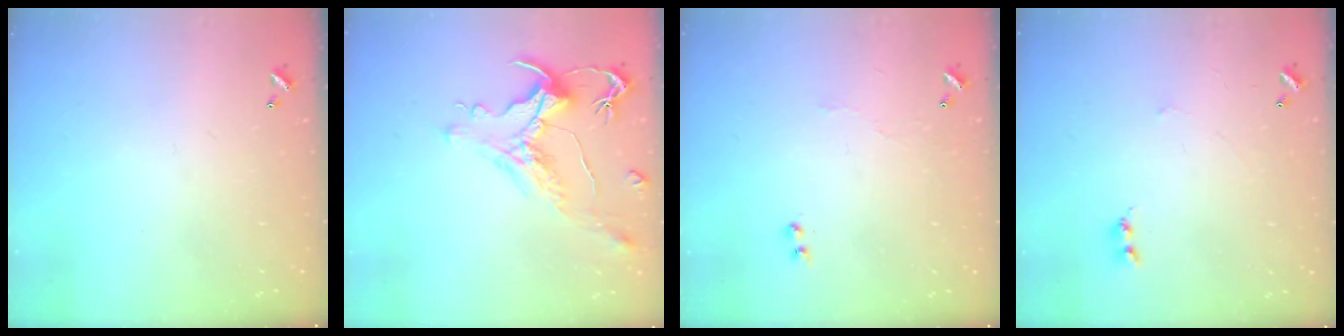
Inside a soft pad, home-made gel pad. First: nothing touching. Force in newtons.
{"total": 1.7, "press": 1.1, "slide": 1.3}
{"total": 3.0, "press": 2.9, "slide": 0.6}
{"total": 2.6, "press": 2.6, "slide": 0.4}